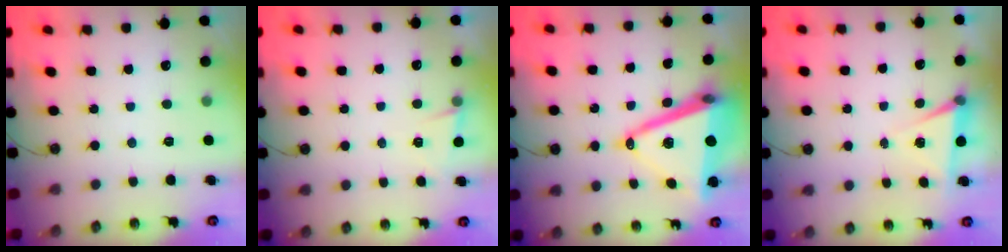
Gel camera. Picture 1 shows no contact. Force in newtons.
{"total": 3.2, "press": 2.8, "slide": 1.5}
{"total": 19.4, "press": 19.0, "slide": 3.9}
{"total": 5.3, "press": 2.9, "slide": 4.4}